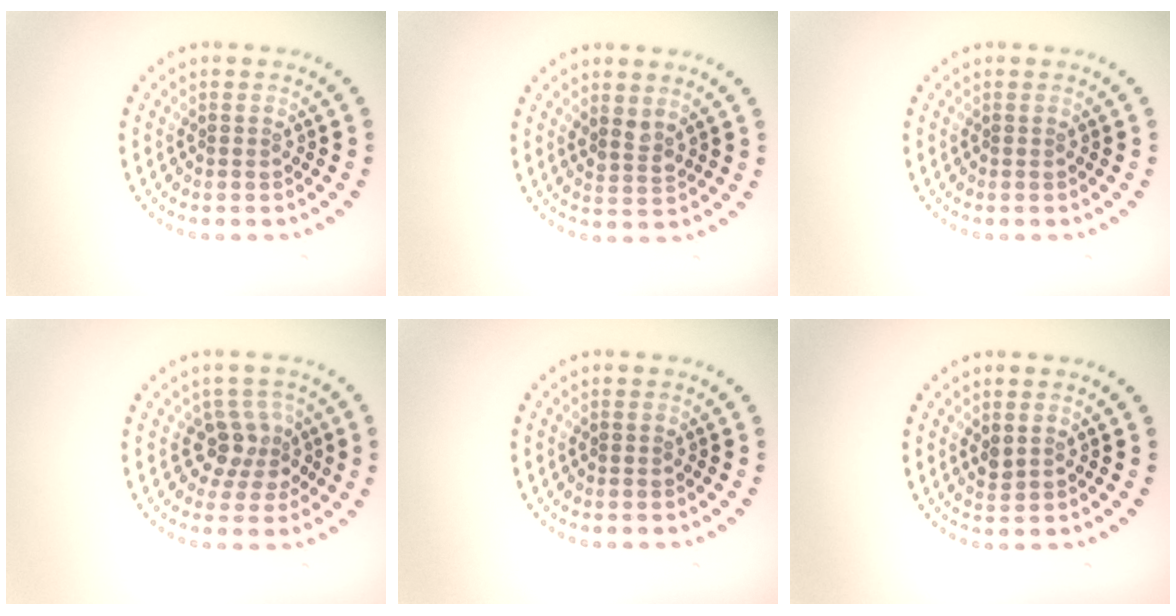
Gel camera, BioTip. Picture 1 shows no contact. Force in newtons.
{"total": 1.5, "press": 1.2, "slide": 0.9}
{"total": 0.0}
{"total": 2.8, "press": 2.2, "slide": 1.7}
{"total": 0.0}
{"total": 1.1, "press": 1.0, "slide": 0.3}